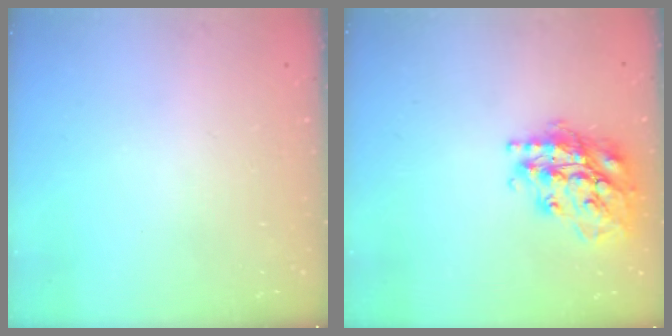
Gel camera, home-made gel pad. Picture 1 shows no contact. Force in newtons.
{"total": 20.3, "press": 20.3, "slide": 1.6}